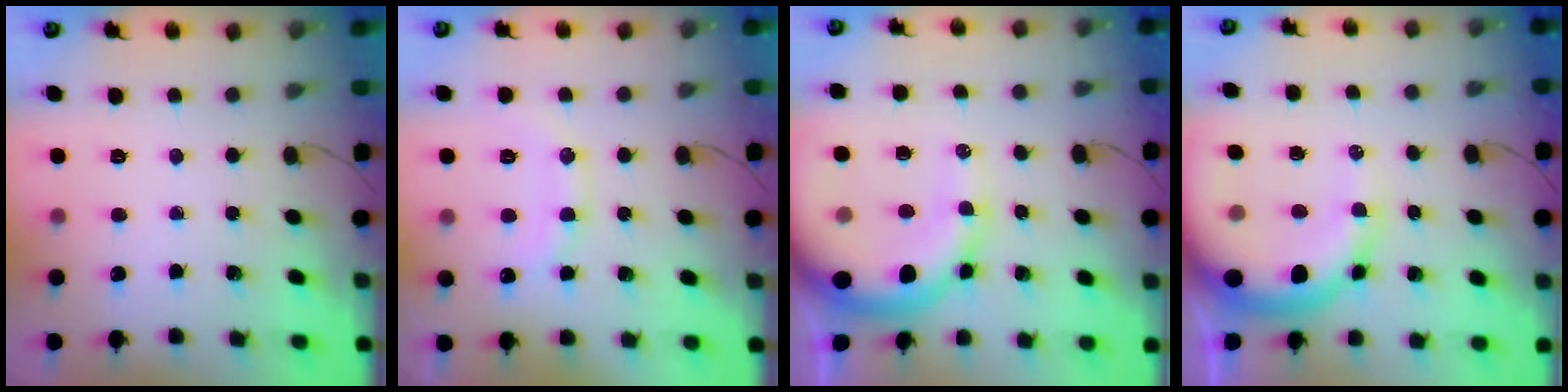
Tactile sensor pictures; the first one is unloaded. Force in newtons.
{"total": 11.5, "press": 11.5, "slide": 1.1}
{"total": 14.5, "press": 14.3, "slide": 2.0}
{"total": 15.4, "press": 15.0, "slide": 3.4}